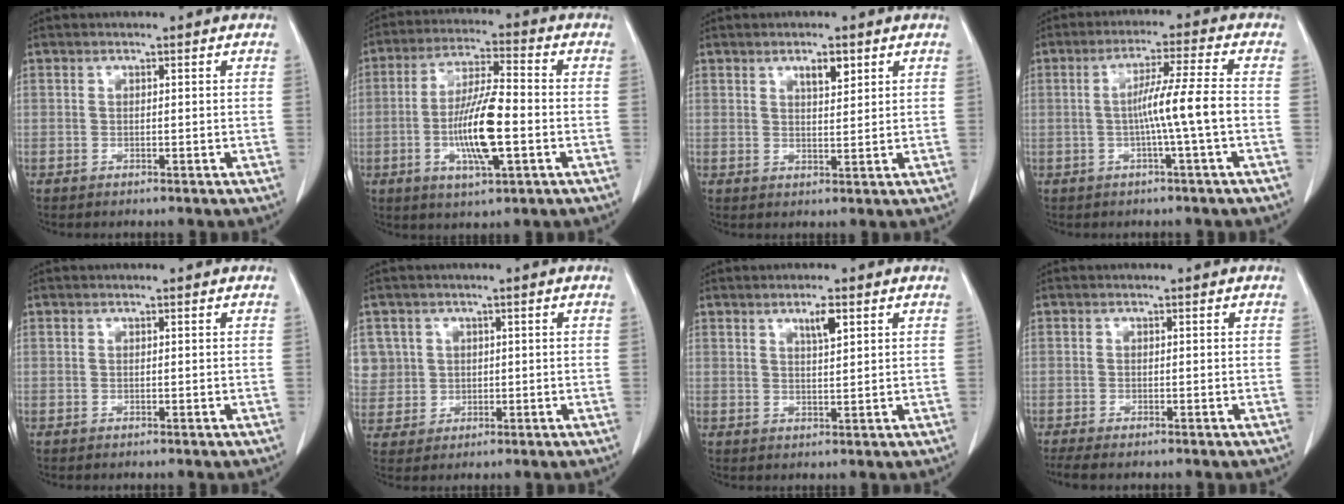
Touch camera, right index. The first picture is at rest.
{"total": 11.7, "force": [-2.6, 2.0, 11.2], "torque": [-0.215, -0.004, -0.046]}
{"total": 3.2, "force": [1.9, 1.0, 2.4], "torque": [-0.039, -0.003, 0.032]}
{"total": 7.1, "force": [-1.2, -1.3, 6.9], "torque": [-0.119, 0.009, -0.021]}
{"total": 0.0}
{"total": 7.8, "force": [2.2, 7.5, 0.5], "torque": [-0.027, 0.027, 0.065]}
{"total": 3.0, "force": [1.7, 0.5, 2.5], "torque": [-0.043, -0.002, 0.029]}
{"total": 1.7, "force": [-1.1, 0.3, 1.2], "torque": [-0.028, -0.006, -0.023]}